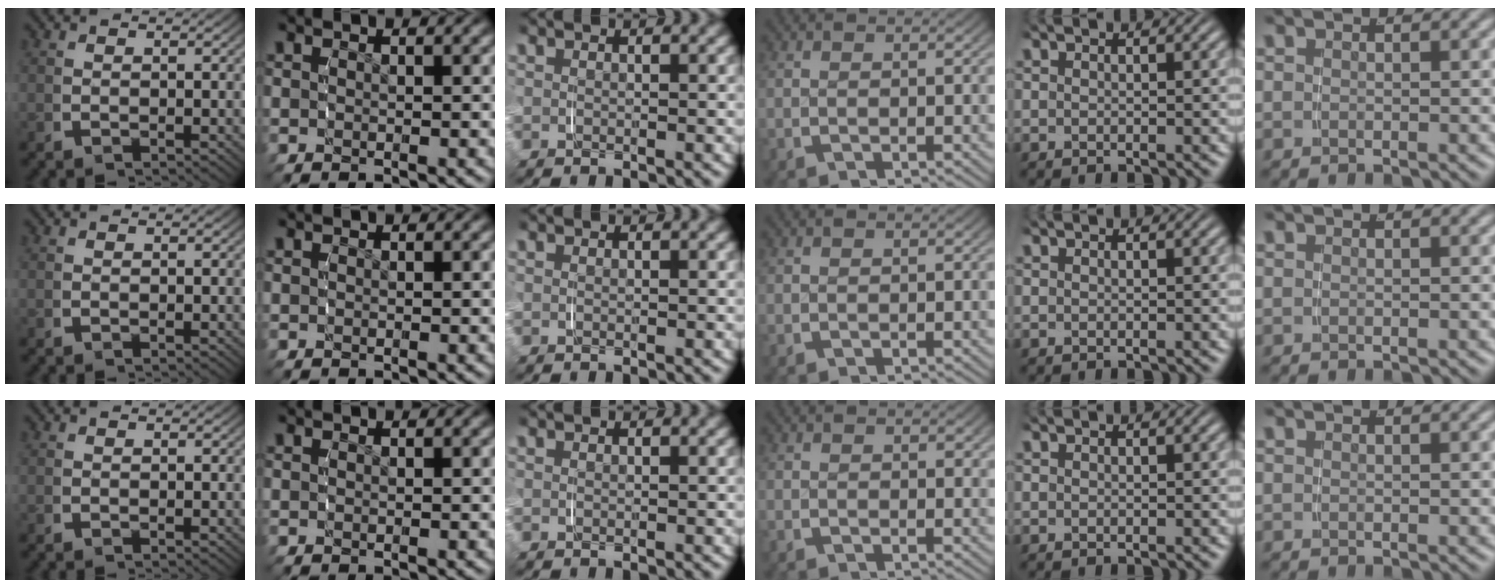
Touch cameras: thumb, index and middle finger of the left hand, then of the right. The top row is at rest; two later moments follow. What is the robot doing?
{"motion": "grasp_and_lifting", "object": "jewelry box"}